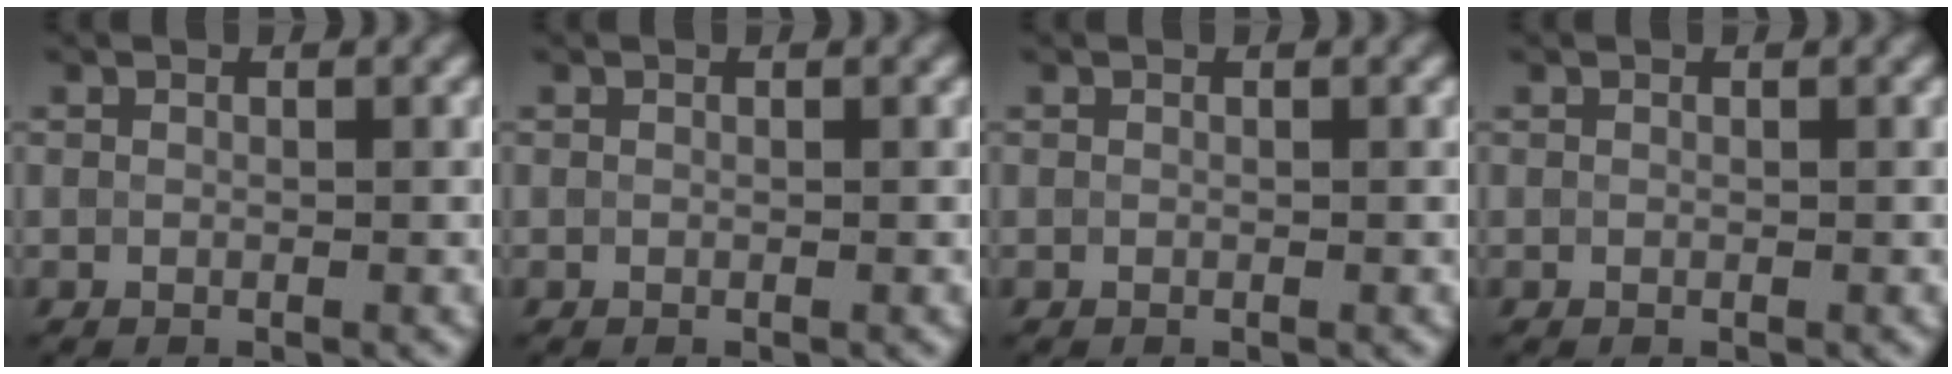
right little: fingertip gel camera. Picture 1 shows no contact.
{"total": 0.0}
{"total": 0.0}
{"total": 0.0}